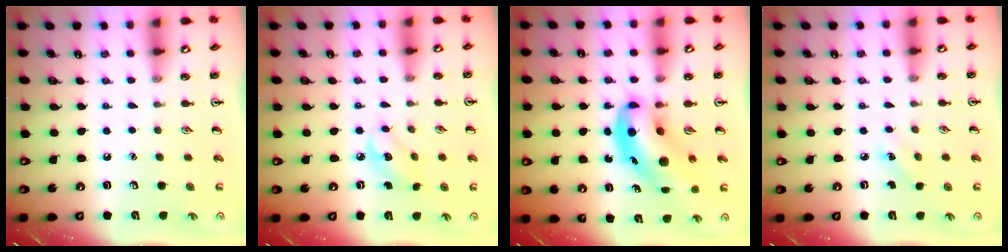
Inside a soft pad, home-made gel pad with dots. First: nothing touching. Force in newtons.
{"total": 3.0, "press": 2.9, "slide": 0.8}
{"total": 10.3, "press": 9.9, "slide": 2.9}
{"total": 1.9, "press": 1.7, "slide": 0.7}